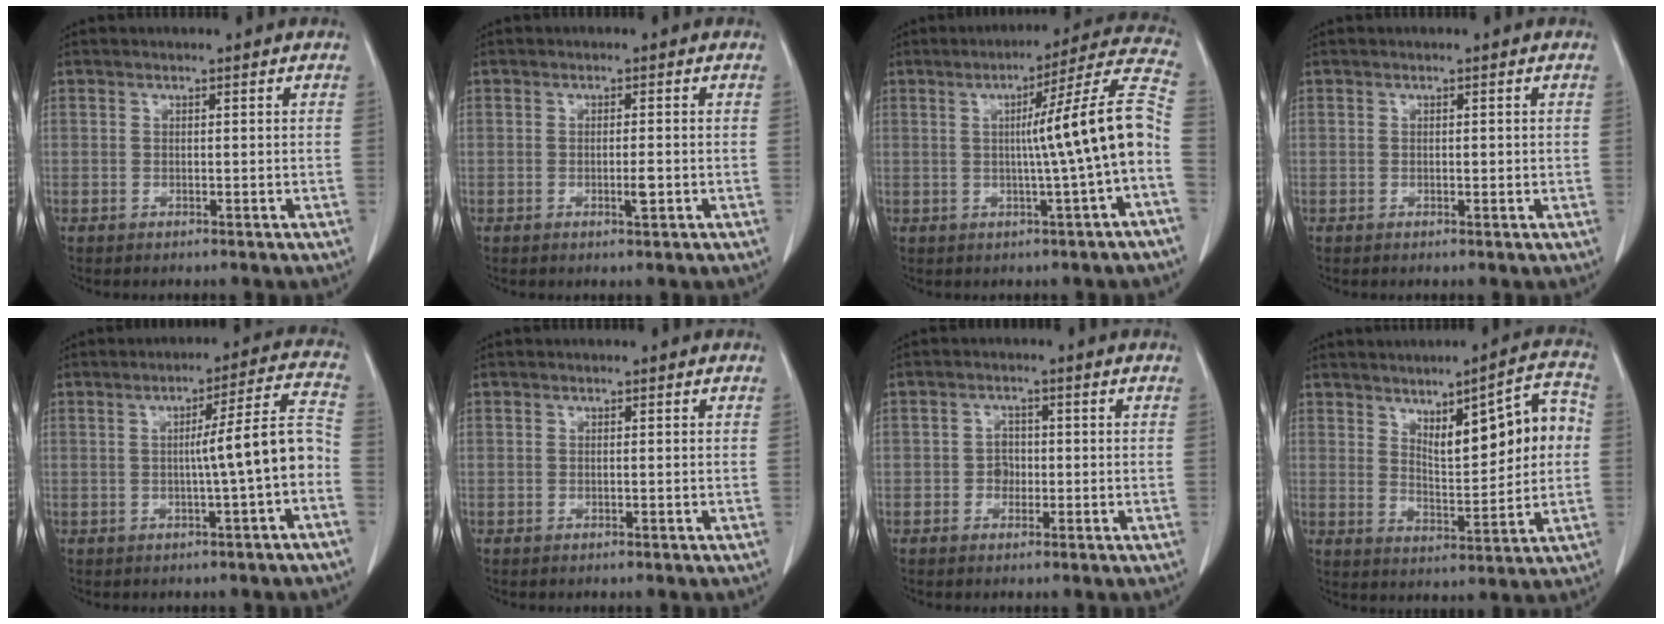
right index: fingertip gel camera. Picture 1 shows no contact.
{"total": 1.9, "force": [-0.5, 0.2, 1.8], "torque": [-0.033, -0.003, -0.008]}
{"total": 13.2, "force": [-1.1, -1.8, 13.0], "torque": [-0.173, 0.020, -0.019]}
{"total": 0.8, "force": [0.0, 0.3, 0.7], "torque": [-0.012, -0.001, 0.001]}
{"total": 8.7, "force": [-1.8, -0.7, 8.4], "torque": [-0.117, 0.021, -0.025]}
{"total": 0.0}
{"total": 2.2, "force": [-0.6, 1.8, 1.2], "torque": [-0.013, 0.007, -0.009]}
{"total": 11.6, "force": [2.6, 3.2, 10.8], "torque": [-0.149, 0.021, 0.046]}